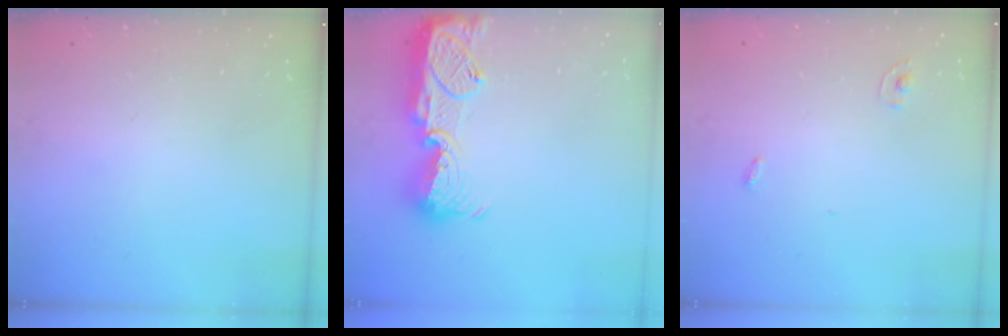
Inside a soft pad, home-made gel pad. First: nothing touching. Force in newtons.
{"total": 14.9, "press": 14.9, "slide": 1.0}
{"total": 2.8, "press": 2.8, "slide": 0.1}